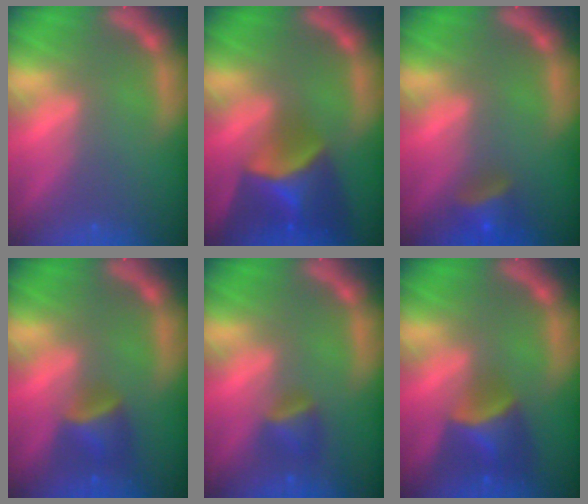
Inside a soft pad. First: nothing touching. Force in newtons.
{"total": 7.9}
{"total": 3.4}
{"total": 3.4}
{"total": 2.4}
{"total": 5.0}